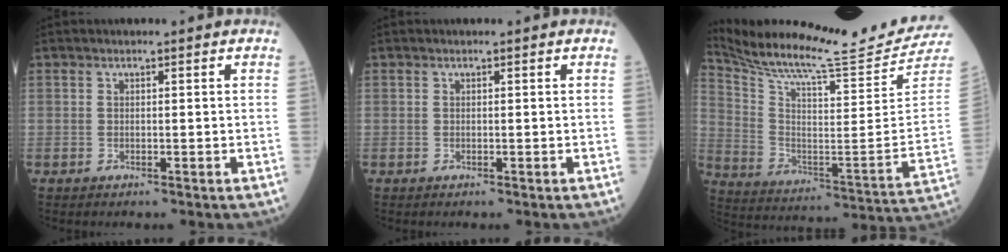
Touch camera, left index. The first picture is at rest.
{"total": 0.0}
{"total": 23.1, "force": [21.8, -1.3, 7.6], "torque": [-0.156, -0.119, 0.320]}